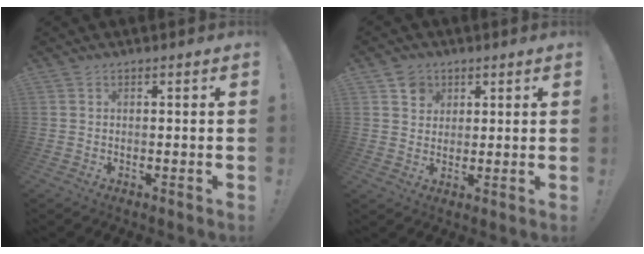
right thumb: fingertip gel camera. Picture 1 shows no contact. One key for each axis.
{"total": 5.6, "fx": 2.8, "fy": 4.8, "fz": 1.0, "tx": -0.004, "ty": -0.012, "tz": 0.052}